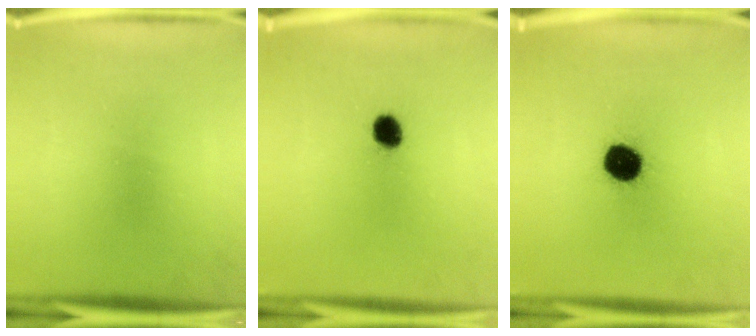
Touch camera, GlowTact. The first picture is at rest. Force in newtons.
{"total": 4.2}
{"total": 11.4}